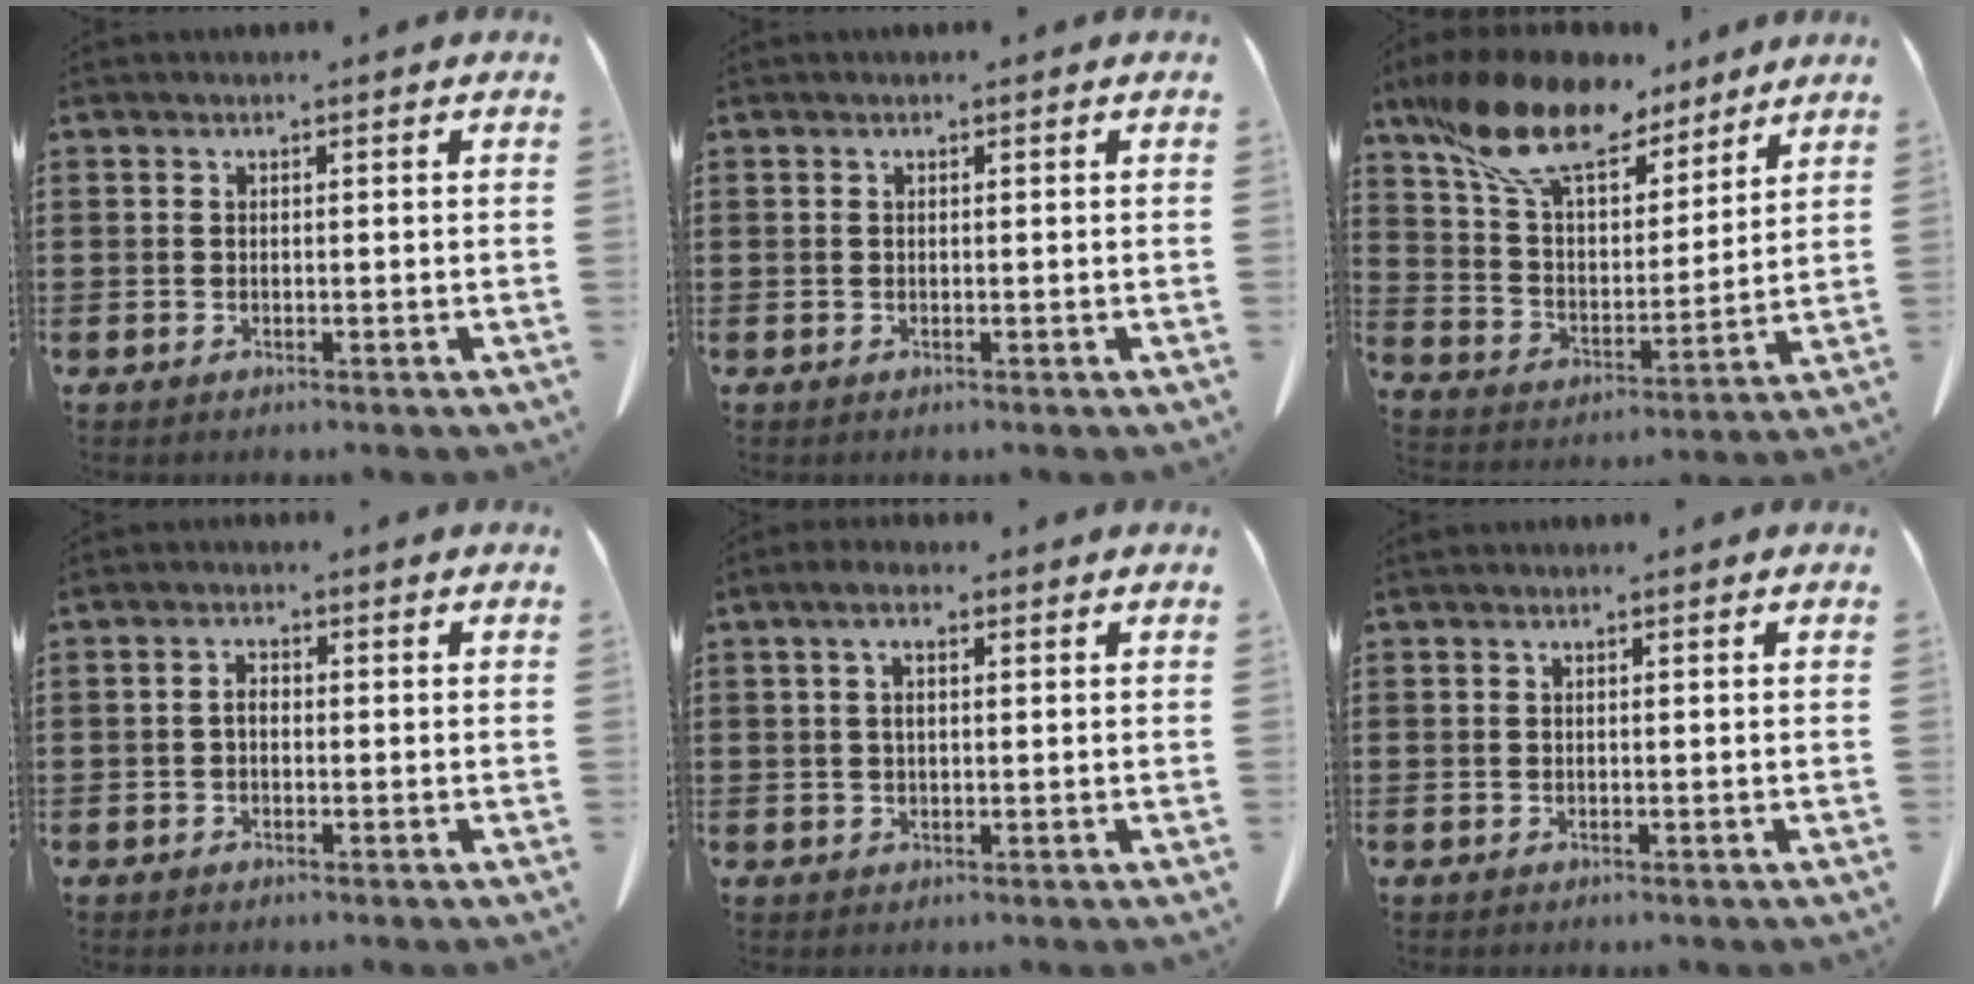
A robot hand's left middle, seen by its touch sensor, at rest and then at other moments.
{"total": 0.0}
{"total": 13.7, "force": [10.8, 4.9, 6.8], "torque": [-0.175, -0.044, 0.196]}
{"total": 1.9, "force": [-0.4, 1.0, 1.5], "torque": [-0.032, 0.000, -0.007]}
{"total": 3.1, "force": [0.8, 1.1, 2.8], "torque": [-0.065, 0.004, 0.010]}
{"total": 0.0}